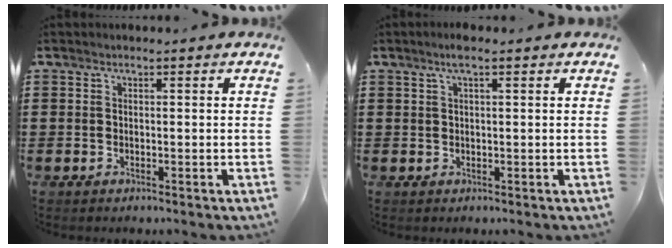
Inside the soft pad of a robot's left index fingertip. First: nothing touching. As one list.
[{"total": 2.0, "force": [1.1, 0.3, 1.7], "torque": [-0.036, 0.005, 0.018]}]